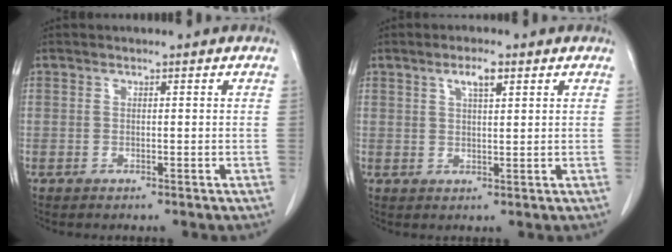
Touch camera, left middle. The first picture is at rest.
{"total": 3.2, "force": [1.8, 0.7, 2.6], "torque": [-0.049, 0.002, 0.032]}